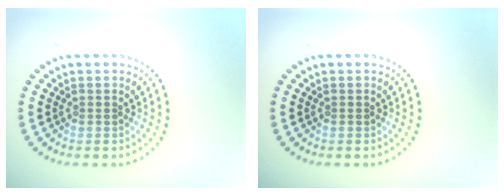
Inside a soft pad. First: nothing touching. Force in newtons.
{"total": 0.0}